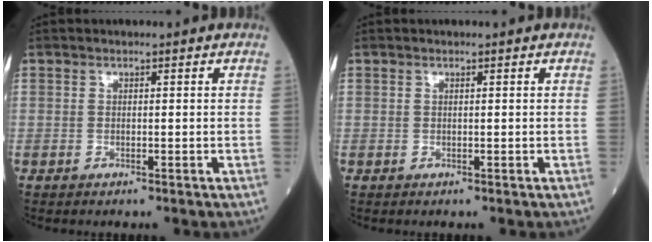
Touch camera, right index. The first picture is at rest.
{"total": 0.0}